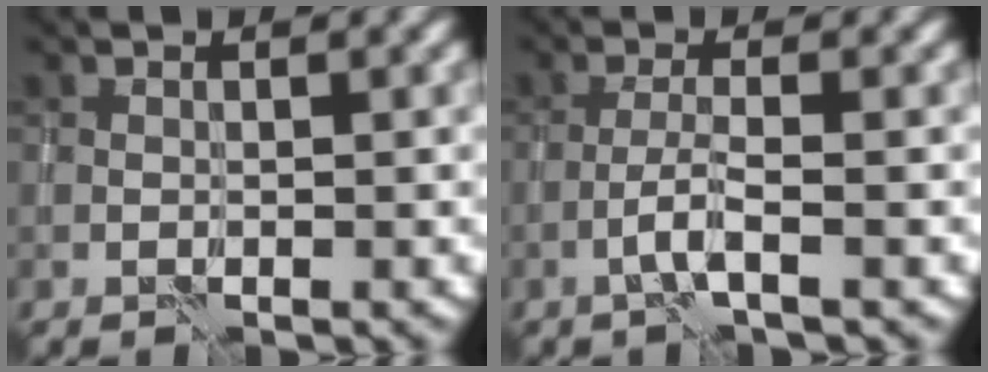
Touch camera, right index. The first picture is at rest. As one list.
[{"total": 2.1, "force": [-1.1, -0.1, 1.7], "torque": [-0.038, 0.008, -0.028]}]